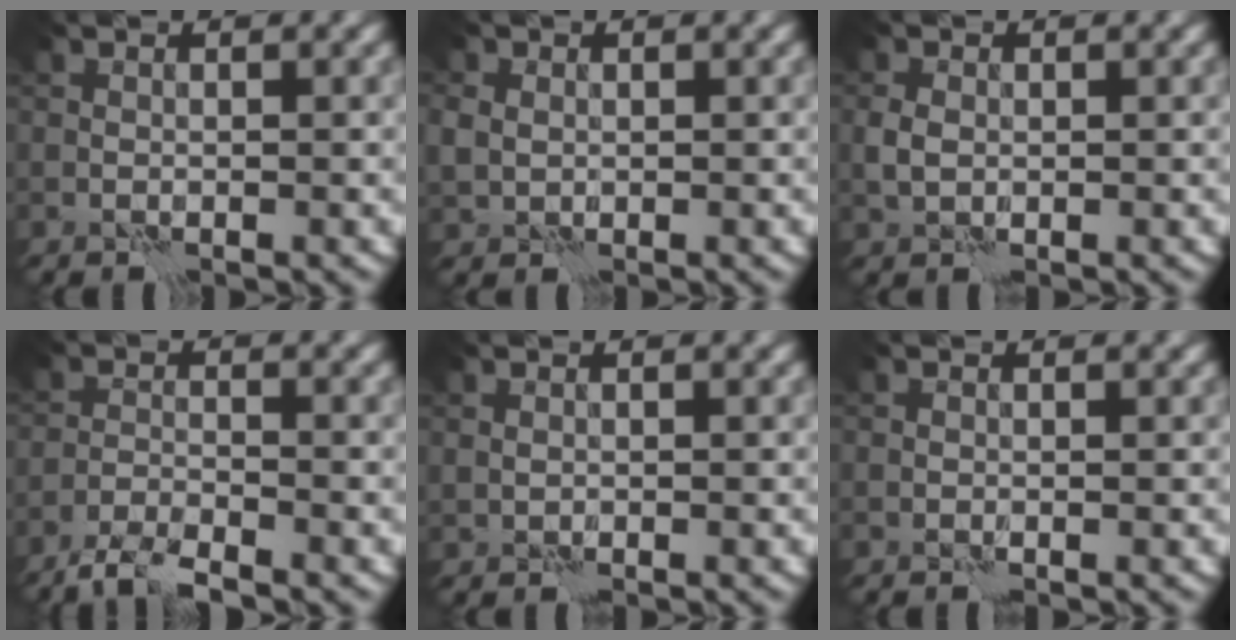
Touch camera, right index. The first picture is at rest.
{"total": 1.8, "force": [0.4, 1.6, 0.6], "torque": [-0.018, 0.005, 0.010]}
{"total": 1.5, "force": [0.1, 1.3, 0.9], "torque": [-0.024, 0.005, 0.002]}
{"total": 3.3, "force": [-2.9, 0.6, 1.5], "torque": [-0.028, -0.001, -0.063]}
{"total": 0.5, "force": [0.5, 0.3, 0.0], "torque": [0.000, 0.003, 0.013]}
{"total": 0.0}